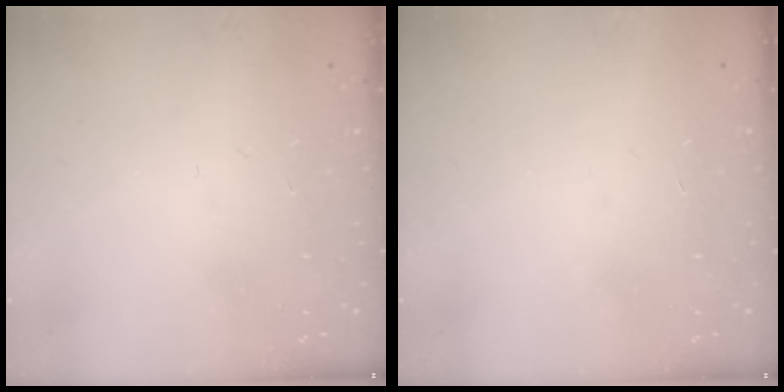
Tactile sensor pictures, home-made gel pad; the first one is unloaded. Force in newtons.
{"total": 1.6, "press": 1.6, "slide": 0.1}